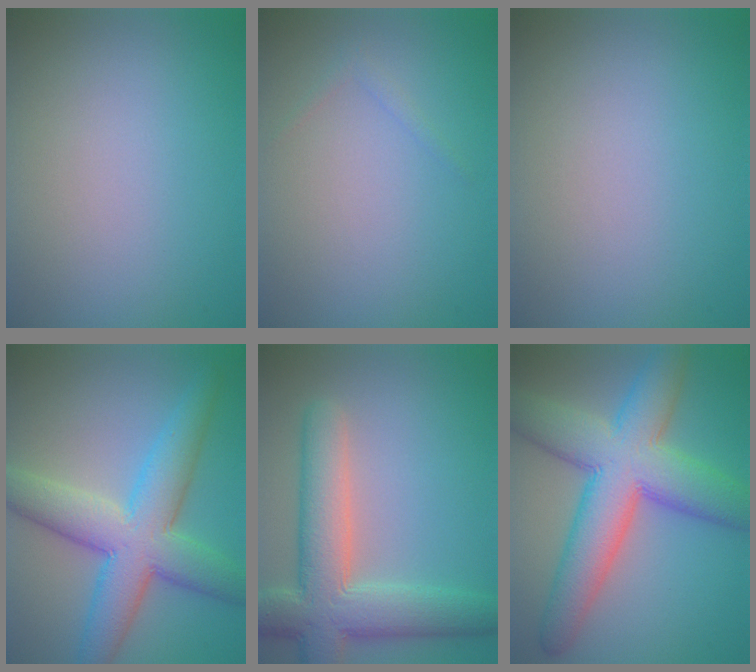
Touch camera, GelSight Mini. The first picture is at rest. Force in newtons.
{"total": 0.6, "press": 0.6, "slide": 0.1}
{"total": 0.0}
{"total": 8.4, "press": 8.4, "slide": 0.2}
{"total": 8.0, "press": 8.0, "slide": 0.5}
{"total": 10.4, "press": 10.4, "slide": 0.5}